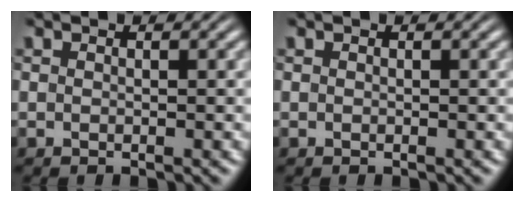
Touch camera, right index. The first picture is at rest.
{"total": 0.0}